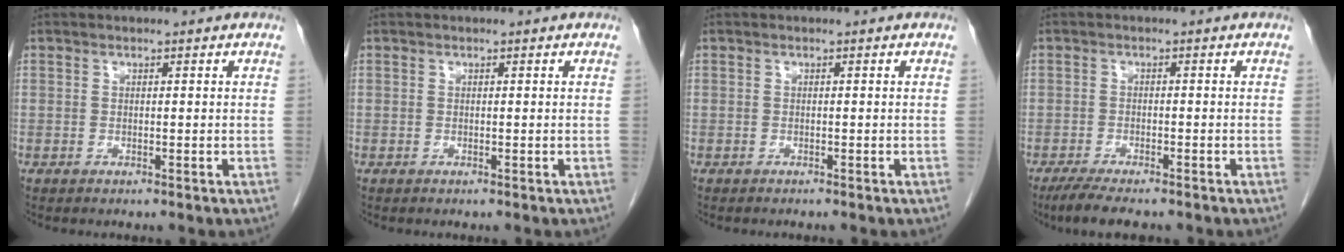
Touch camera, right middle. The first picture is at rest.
{"total": 0.0}
{"total": 0.5, "force": [-0.5, 0.1, 0.1], "torque": [-0.001, 0.000, -0.010]}
{"total": 5.5, "force": [-4.4, 1.1, 3.1], "torque": [-0.056, -0.013, -0.072]}